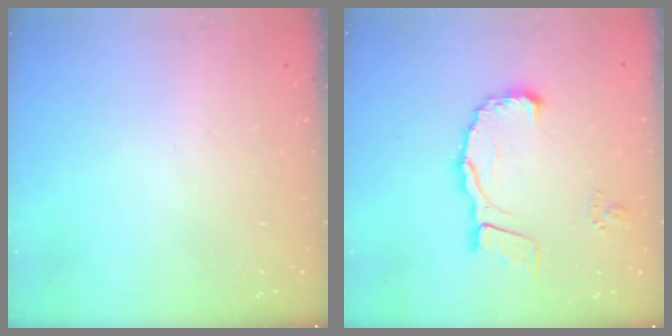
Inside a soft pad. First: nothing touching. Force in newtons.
{"total": 11.5, "press": 11.3, "slide": 2.0}